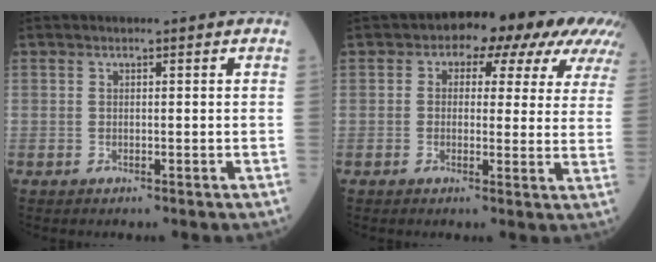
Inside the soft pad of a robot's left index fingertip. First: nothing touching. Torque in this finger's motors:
{"motor_torque": [1.34, -0.80, 1.05, 0.16]}